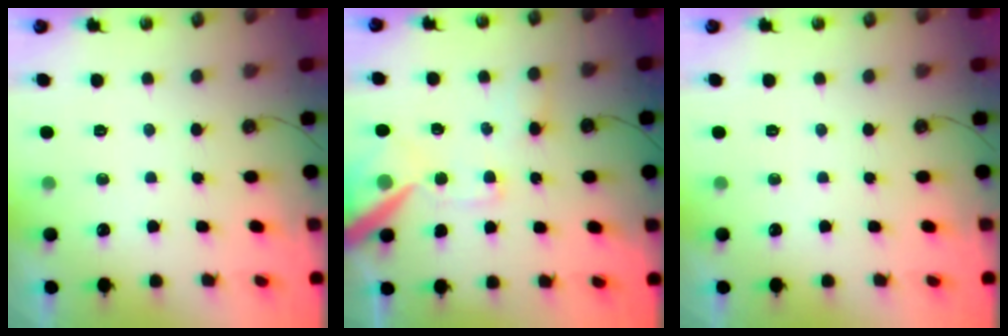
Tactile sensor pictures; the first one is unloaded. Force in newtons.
{"total": 15.0, "press": 14.9, "slide": 1.9}
{"total": 0.0}